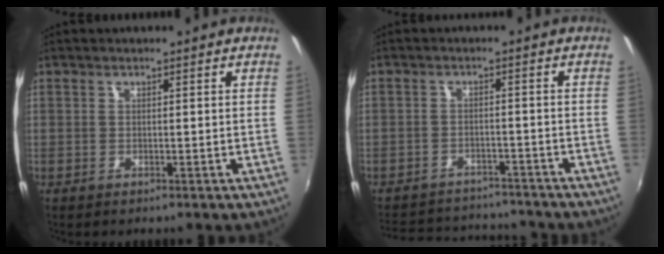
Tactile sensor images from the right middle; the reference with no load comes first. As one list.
[{"total": 13.1, "force": [-11.6, 4.8, 3.7], "torque": [-0.100, 0.028, -0.159]}]